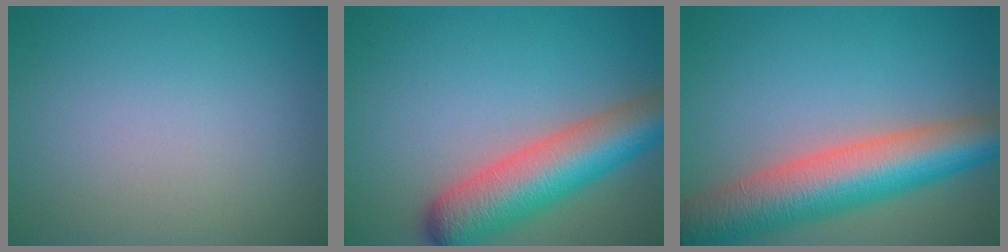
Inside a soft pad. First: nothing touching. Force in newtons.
{"total": 8.2, "press": 8.2, "slide": 0.4}
{"total": 10.0, "press": 10.0, "slide": 0.4}